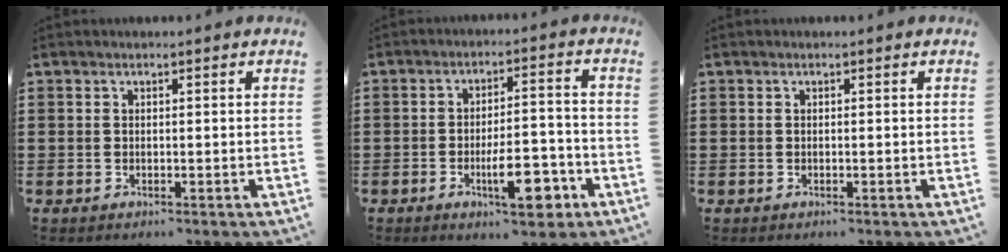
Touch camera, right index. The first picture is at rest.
{"total": 9.5, "force": [-4.1, 3.1, 8.0], "torque": [-0.122, 0.004, -0.068]}
{"total": 0.0}